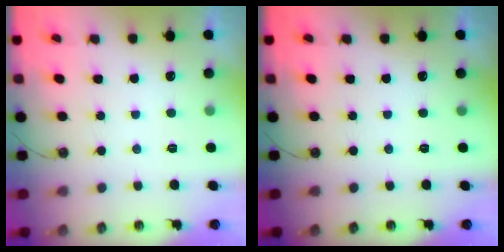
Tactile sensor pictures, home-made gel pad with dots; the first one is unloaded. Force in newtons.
{"total": 0.0}